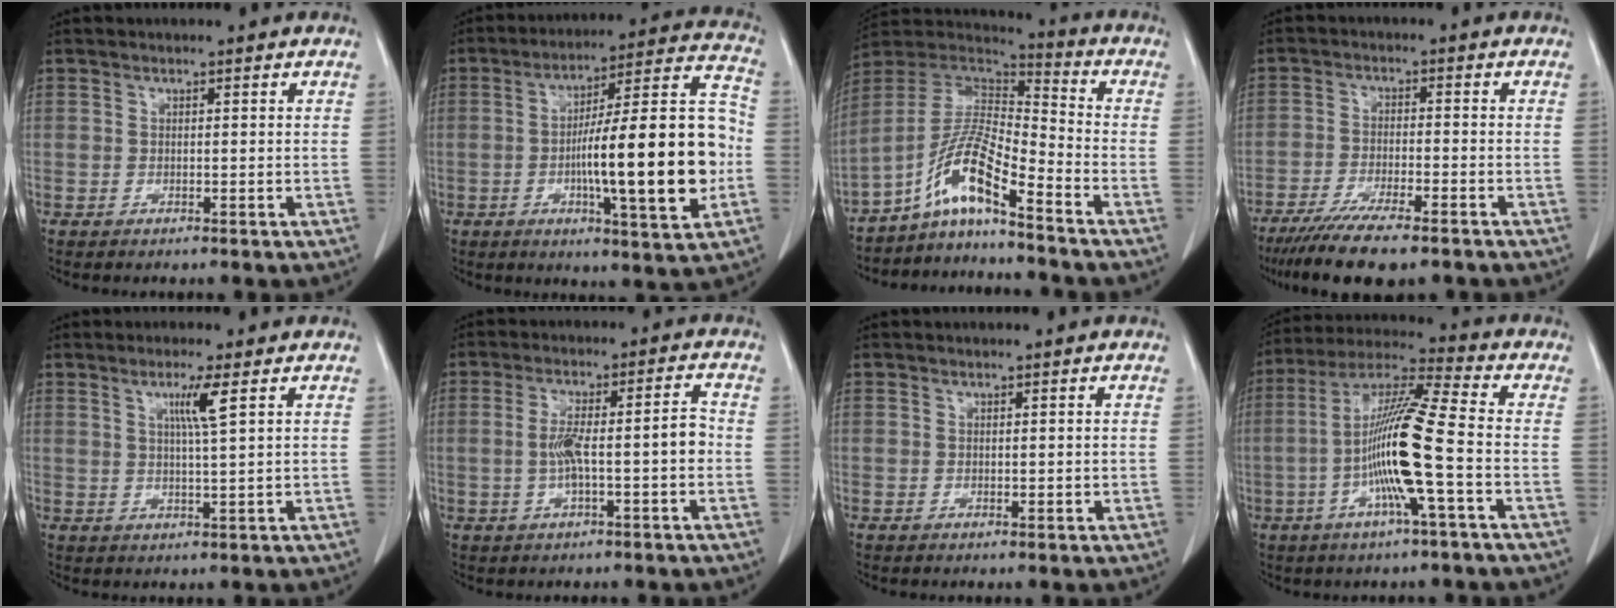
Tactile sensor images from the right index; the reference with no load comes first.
{"total": 21.0, "force": [-3.5, 2.1, 20.6], "torque": [-0.290, 0.018, -0.051]}
{"total": 10.4, "force": [-7.0, 0.6, 7.6], "torque": [-0.155, 0.017, -0.136]}
{"total": 11.2, "force": [-8.7, 1.6, 6.9], "torque": [-0.110, -0.022, -0.139]}
{"total": 4.3, "force": [1.8, -0.6, 3.8], "torque": [-0.072, -0.005, 0.032]}
{"total": 7.7, "force": [-1.1, 1.2, 7.5], "torque": [-0.137, 0.023, -0.016]}
{"total": 0.6, "force": [0.2, 0.3, 0.5], "torque": [-0.009, -0.003, 0.004]}
{"total": 14.0, "force": [-3.1, -0.4, 13.7], "torque": [-0.266, 0.002, -0.070]}